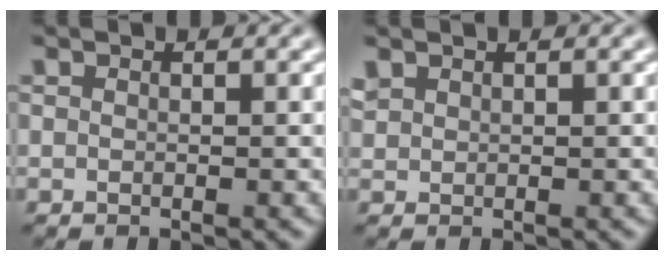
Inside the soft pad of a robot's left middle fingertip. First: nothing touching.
{"total": 0.9, "force": [0.7, 0.5, 0.2], "torque": [-0.008, 0.000, 0.019]}